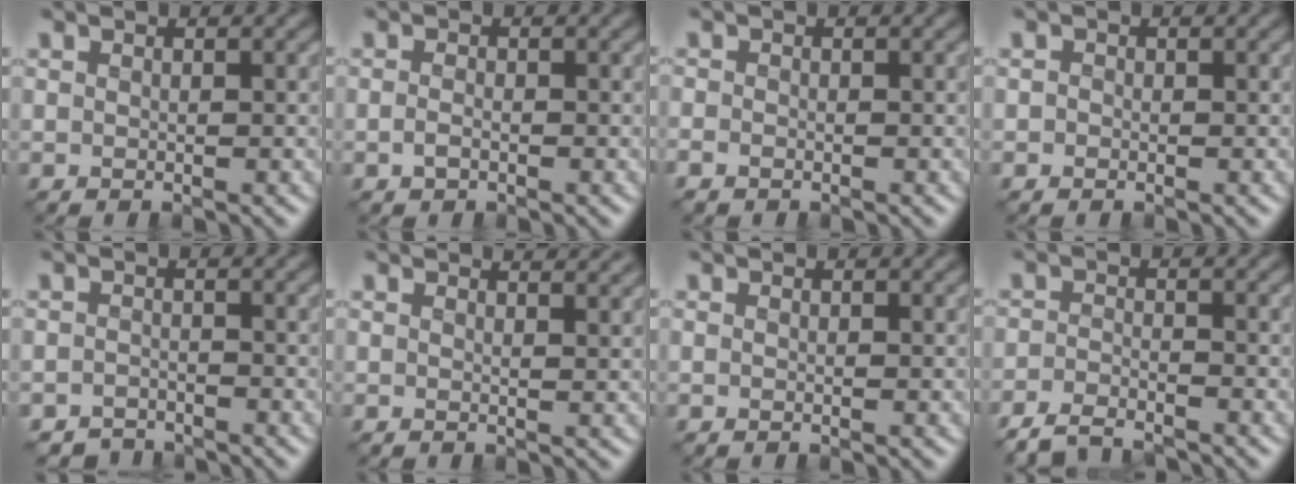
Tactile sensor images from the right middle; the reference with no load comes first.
{"total": 1.1, "force": [-0.6, 0.6, 0.7], "torque": [-0.020, -0.001, -0.017]}
{"total": 1.2, "force": [-0.8, 0.8, 0.5], "torque": [-0.009, -0.007, -0.020]}
{"total": 0.6, "force": [-0.3, 0.5, 0.0], "torque": [0.002, -0.004, -0.010]}
{"total": 2.2, "force": [-2.2, 0.5, -0.2], "torque": [0.011, 0.002, -0.046]}
{"total": 1.9, "force": [1.8, 0.3, 0.4], "torque": [-0.008, 0.001, 0.018]}
{"total": 0.0}
{"total": 3.5, "force": [-3.3, 0.6, 0.9], "torque": [-0.020, -0.006, -0.072]}